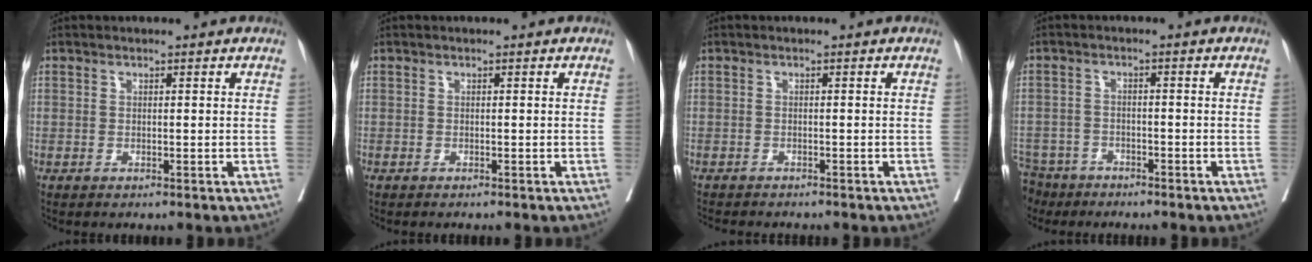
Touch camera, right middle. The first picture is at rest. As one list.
[{"total": 0.5, "force": [-0.5, 0.1, 0.2], "torque": [-0.005, -0.001, -0.009]}, {"total": 5.3, "force": [-4.8, 1.2, 2.0], "torque": [-0.026, -0.007, -0.066]}, {"total": 9.0, "force": [-7.2, 5.2, 1.8], "torque": [-0.059, -0.006, -0.121]}]